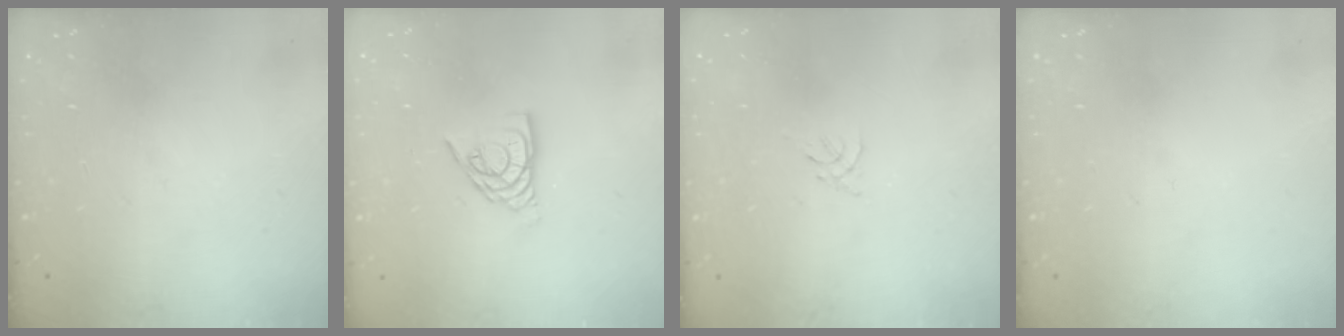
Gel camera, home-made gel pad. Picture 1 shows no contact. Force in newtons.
{"total": 9.6, "press": 9.5, "slide": 0.9}
{"total": 0.0}
{"total": 0.0}